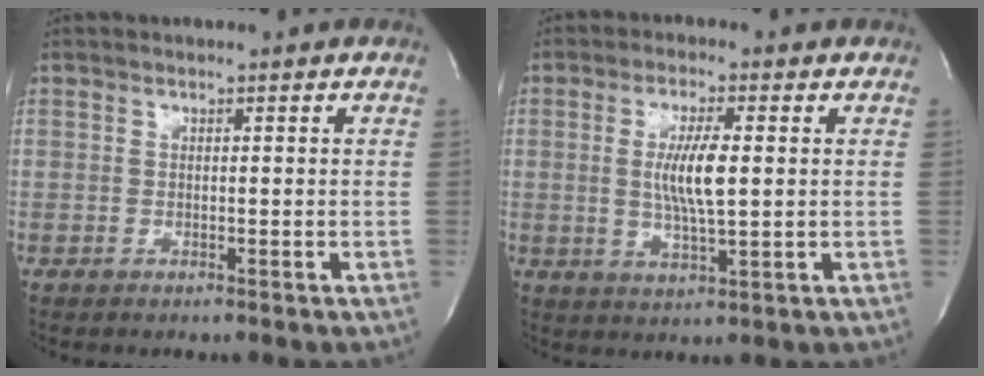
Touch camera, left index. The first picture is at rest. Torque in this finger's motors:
{"motor_torque": [1.05, 0.10, 0.26, 0.07]}